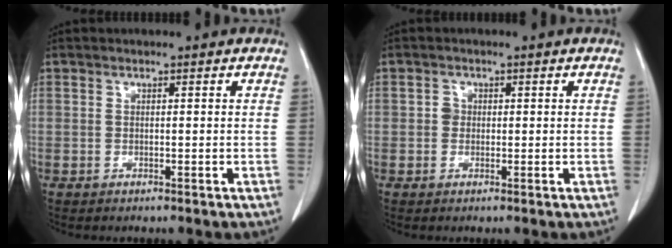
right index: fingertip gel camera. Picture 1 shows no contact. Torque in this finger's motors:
{"motor_torque": [0.06, -0.05, -0.01, 0.00]}